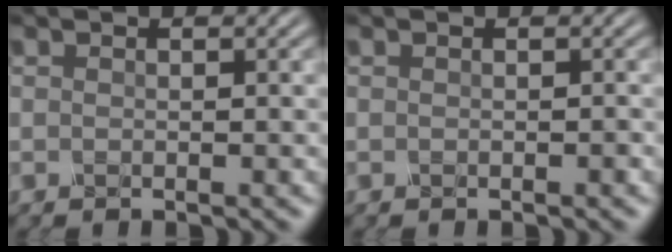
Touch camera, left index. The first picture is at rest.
{"total": 0.8, "force": [-0.4, 0.3, 0.6], "torque": [-0.002, 0.007, -0.007]}